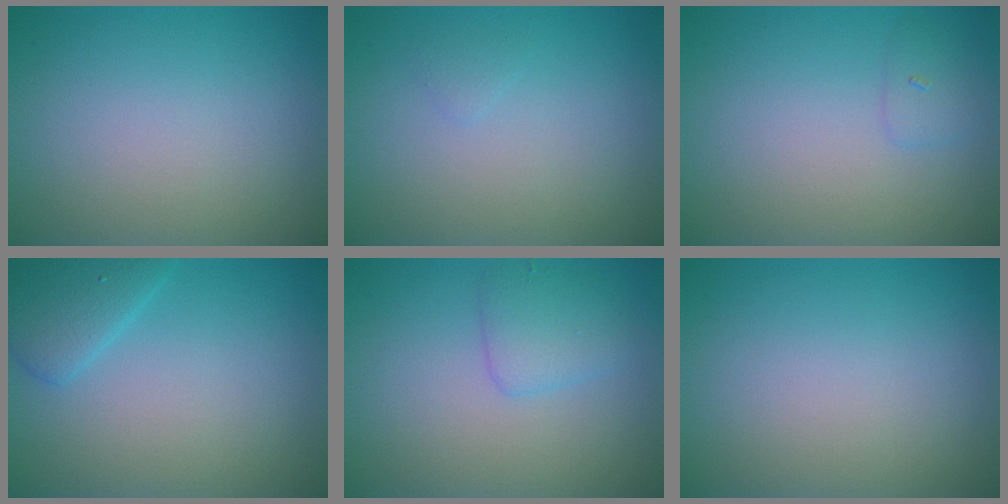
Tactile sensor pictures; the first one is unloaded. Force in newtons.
{"total": 0.5, "press": 0.5, "slide": 0.1}
{"total": 1.1, "press": 1.1, "slide": 0.0}
{"total": 2.9, "press": 2.9, "slide": 0.1}
{"total": 2.2, "press": 2.2, "slide": 0.2}
{"total": 0.0}